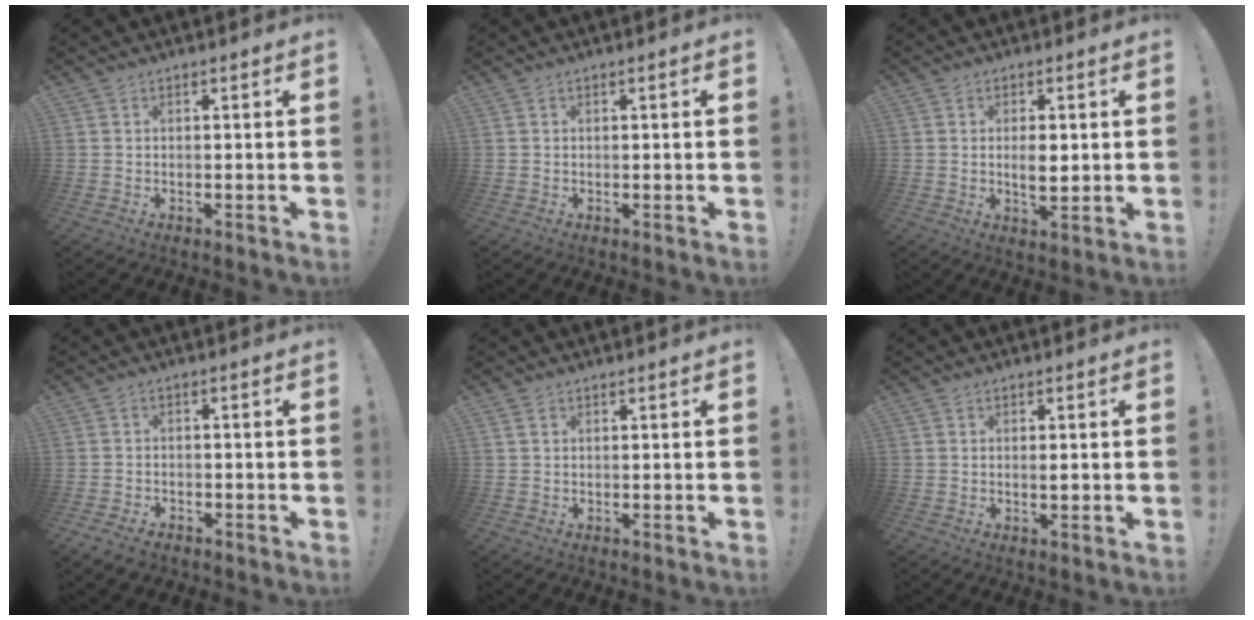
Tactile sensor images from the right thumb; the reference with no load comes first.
{"total": 0.7, "force": [0.3, -0.1, 0.6], "torque": [-0.012, -0.001, 0.005]}
{"total": 5.2, "force": [0.4, 2.5, 4.6], "torque": [-0.061, -0.010, 0.001]}
{"total": 3.5, "force": [-2.6, 1.8, 1.6], "torque": [-0.024, 0.006, -0.044]}
{"total": 1.2, "force": [0.7, 0.6, 0.7], "torque": [-0.008, -0.002, 0.012]}
{"total": 1.2, "force": [0.0, 0.4, 1.1], "torque": [-0.005, -0.006, -0.005]}